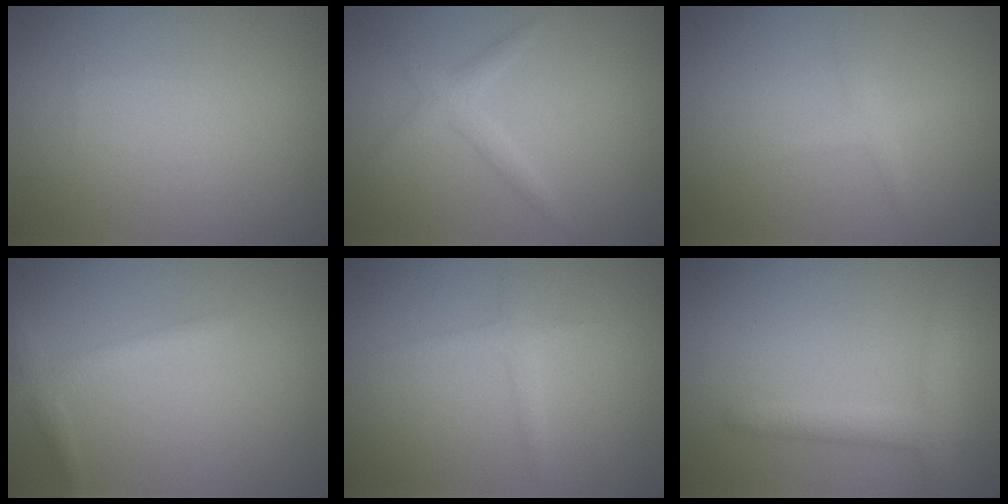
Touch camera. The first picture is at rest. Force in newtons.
{"total": 1.7, "press": 1.7, "slide": 0.0}
{"total": 1.3, "press": 1.3, "slide": 0.0}
{"total": 1.8, "press": 1.8, "slide": 0.1}
{"total": 1.1, "press": 1.1, "slide": 0.1}
{"total": 2.9, "press": 2.9, "slide": 0.2}